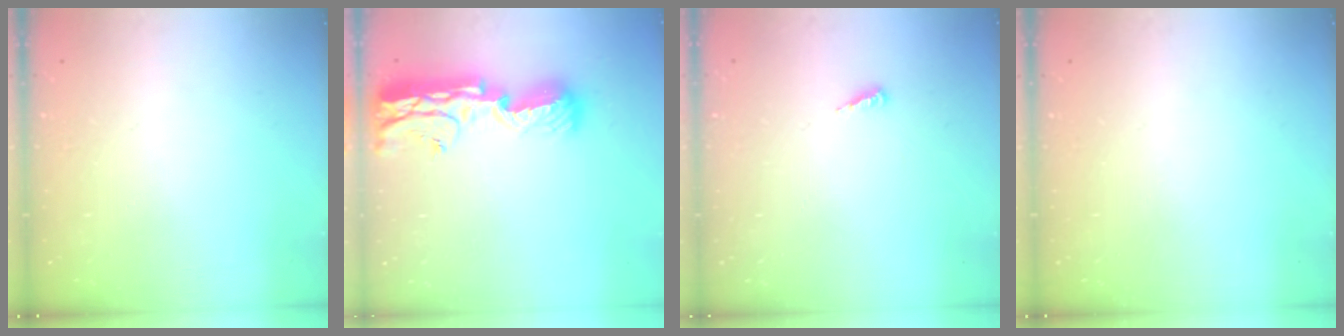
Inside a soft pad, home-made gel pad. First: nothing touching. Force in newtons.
{"total": 20.1, "press": 19.4, "slide": 5.5}
{"total": 3.9, "press": 3.9, "slide": 0.2}
{"total": 0.0}